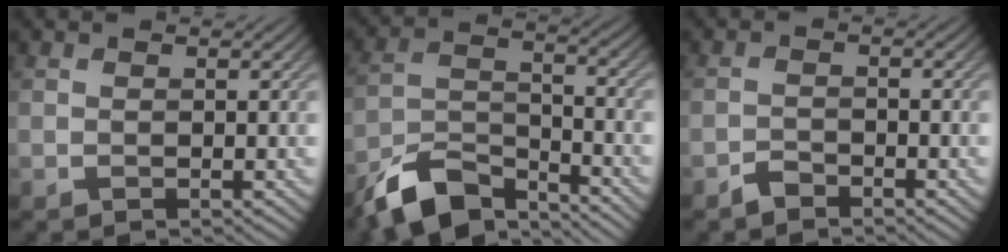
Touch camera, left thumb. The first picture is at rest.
{"total": 9.8, "force": [-8.0, 3.3, 4.6], "torque": [-0.090, -0.006, -0.163]}
{"total": 1.8, "force": [-1.6, 0.6, 0.5], "torque": [-0.007, 0.003, -0.035]}